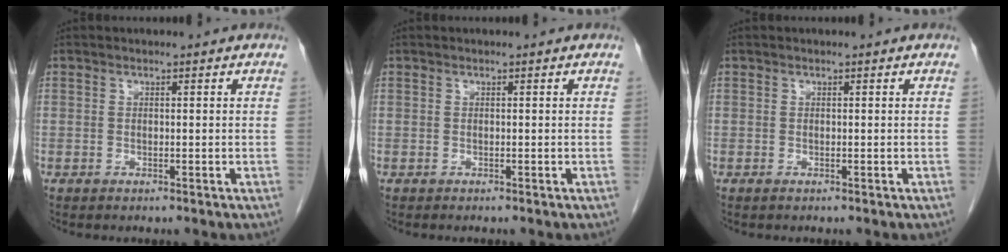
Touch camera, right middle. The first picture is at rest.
{"total": 0.0}
{"total": 0.0}